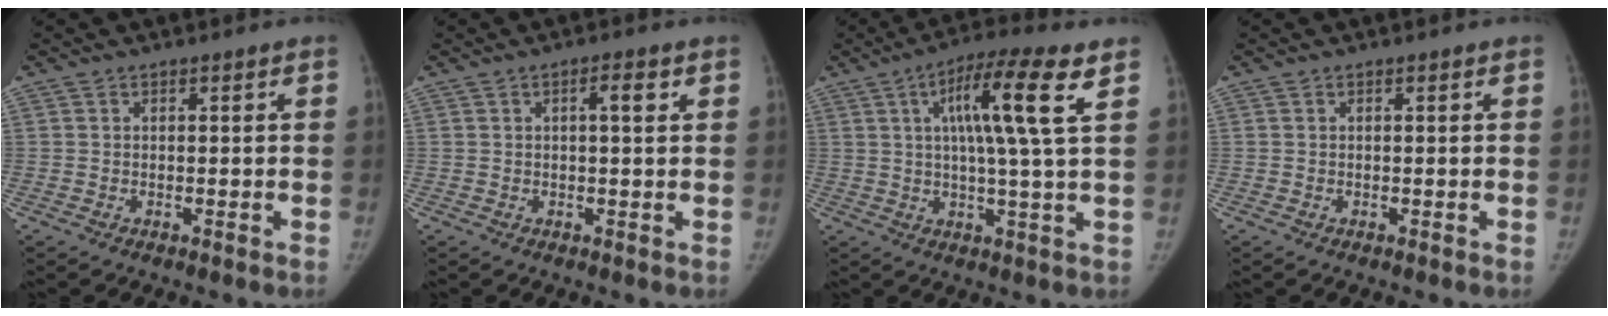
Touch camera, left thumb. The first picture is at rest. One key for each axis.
{"total": 2.7, "fx": 0.9, "fy": 0.7, "fz": 2.5, "tx": -0.037, "ty": 0.001, "tz": 0.013}
{"total": 12.9, "fx": 4.7, "fy": 1.0, "fz": 11.9, "tx": -0.207, "ty": -0.004, "tz": 0.069}
{"total": 0.0}